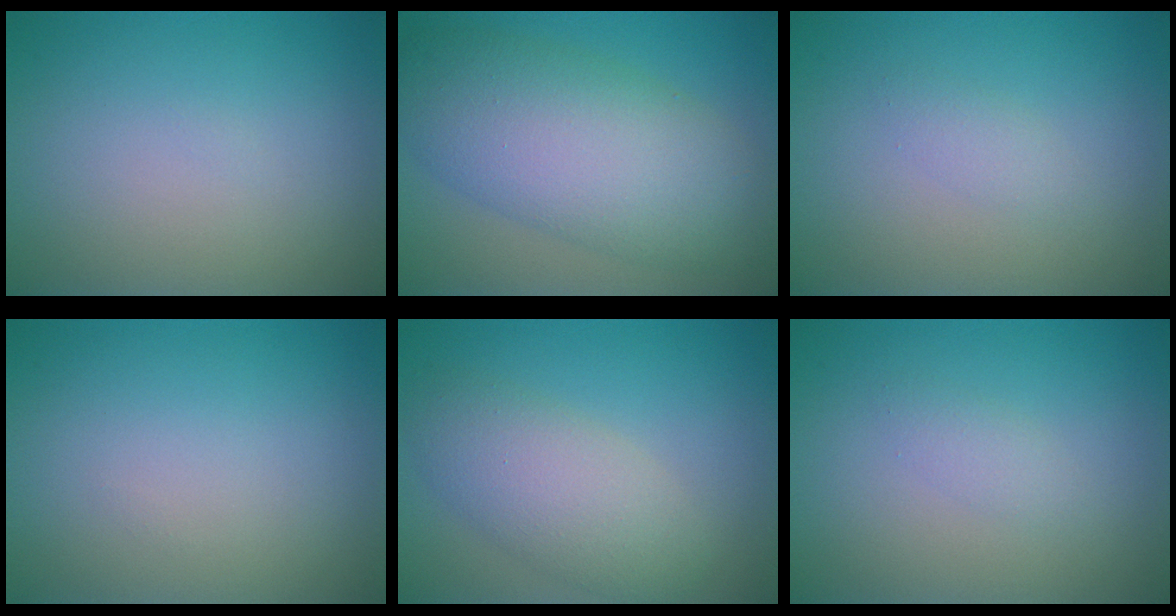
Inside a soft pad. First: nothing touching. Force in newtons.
{"total": 9.7, "press": 9.7, "slide": 0.3}
{"total": 1.1, "press": 1.1, "slide": 0.1}
{"total": 0.0}
{"total": 4.8, "press": 4.8, "slide": 0.1}
{"total": 1.1, "press": 1.1, "slide": 0.1}